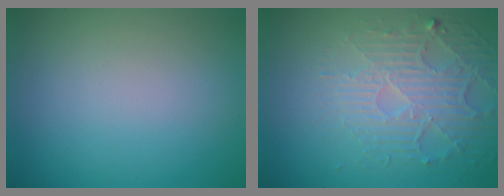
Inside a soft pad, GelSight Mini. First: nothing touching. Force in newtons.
{"total": 5.0, "press": 3.4, "slide": 3.6}